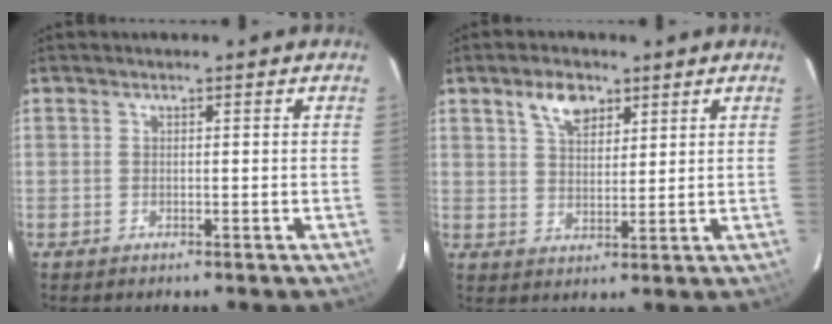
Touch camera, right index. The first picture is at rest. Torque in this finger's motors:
{"motor_torque": [0.27, 0.03, 0.12, 0.05]}